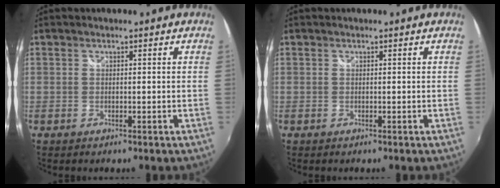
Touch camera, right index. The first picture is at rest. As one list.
[{"total": 0.0}]